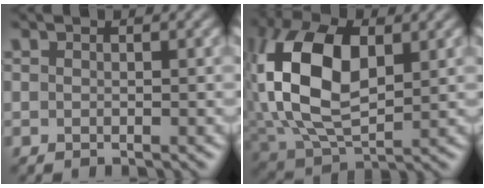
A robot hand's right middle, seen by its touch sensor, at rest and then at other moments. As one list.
[{"total": 11.9, "force": [1.6, 6.9, 9.6], "torque": [-0.215, 0.010, 0.028]}]